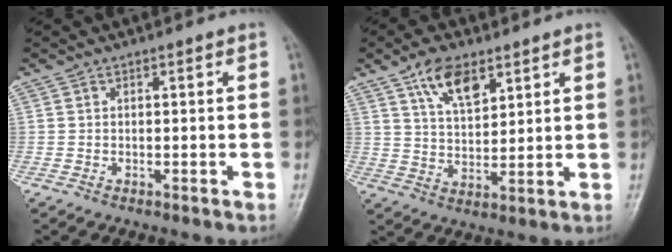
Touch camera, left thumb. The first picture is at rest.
{"total": 8.7, "force": [5.2, 4.2, 5.6], "torque": [-0.082, -0.027, 0.098]}